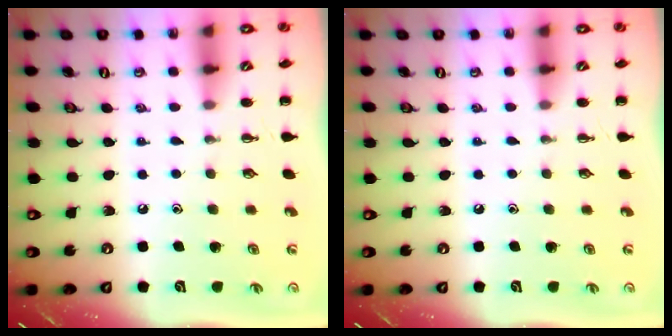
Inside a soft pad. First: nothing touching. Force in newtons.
{"total": 0.0}